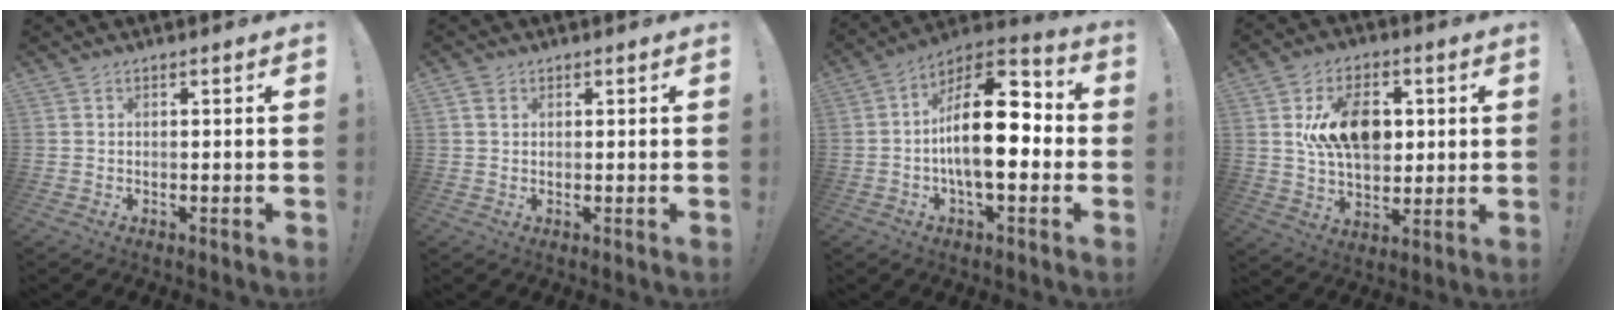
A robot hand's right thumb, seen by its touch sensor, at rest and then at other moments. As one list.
[{"total": 2.0, "force": [0.9, 1.5, 0.8], "torque": [-0.015, 0.003, 0.018]}, {"total": 19.6, "force": [-1.0, 9.1, 17.3], "torque": [-0.282, 0.006, -0.021]}, {"total": 15.9, "force": [3.2, 10.9, 11.0], "torque": [-0.168, -0.004, 0.062]}]